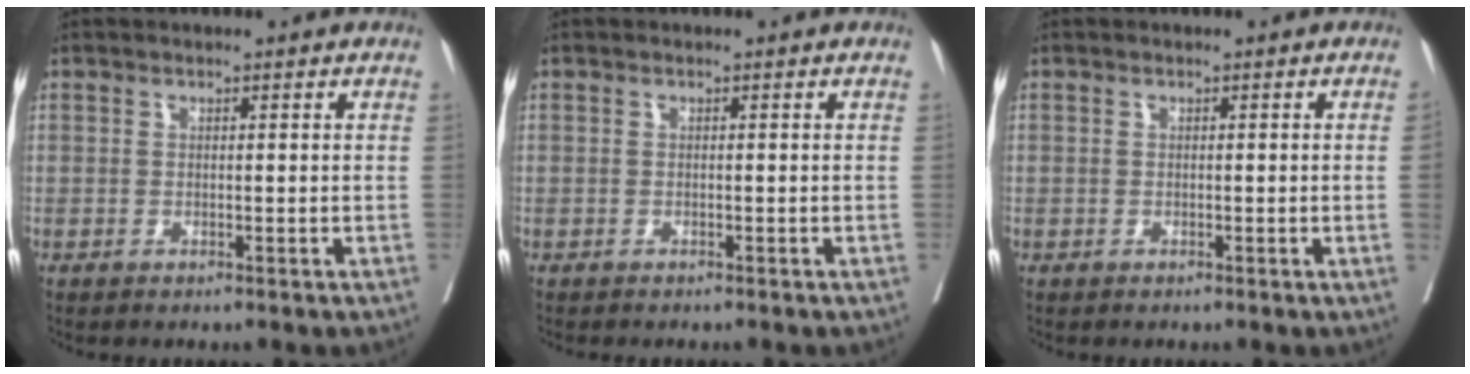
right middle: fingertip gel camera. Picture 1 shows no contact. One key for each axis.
{"total": 1.0, "fx": -0.9, "fy": 0.1, "fz": 0.3, "tx": -0.002, "ty": 0.001, "tz": -0.013}
{"total": 0.8, "fx": 0.0, "fy": -0.4, "fz": 0.7, "tx": -0.003, "ty": 0.001, "tz": 0.001}